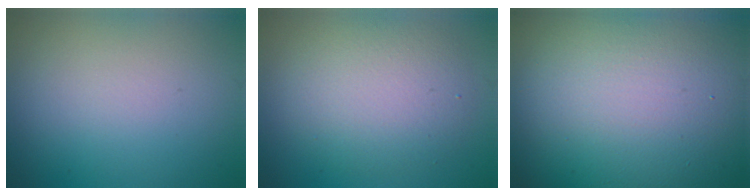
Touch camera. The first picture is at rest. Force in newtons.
{"total": 4.7, "press": 4.6, "slide": 0.5}
{"total": 24.8, "press": 24.8, "slide": 1.1}